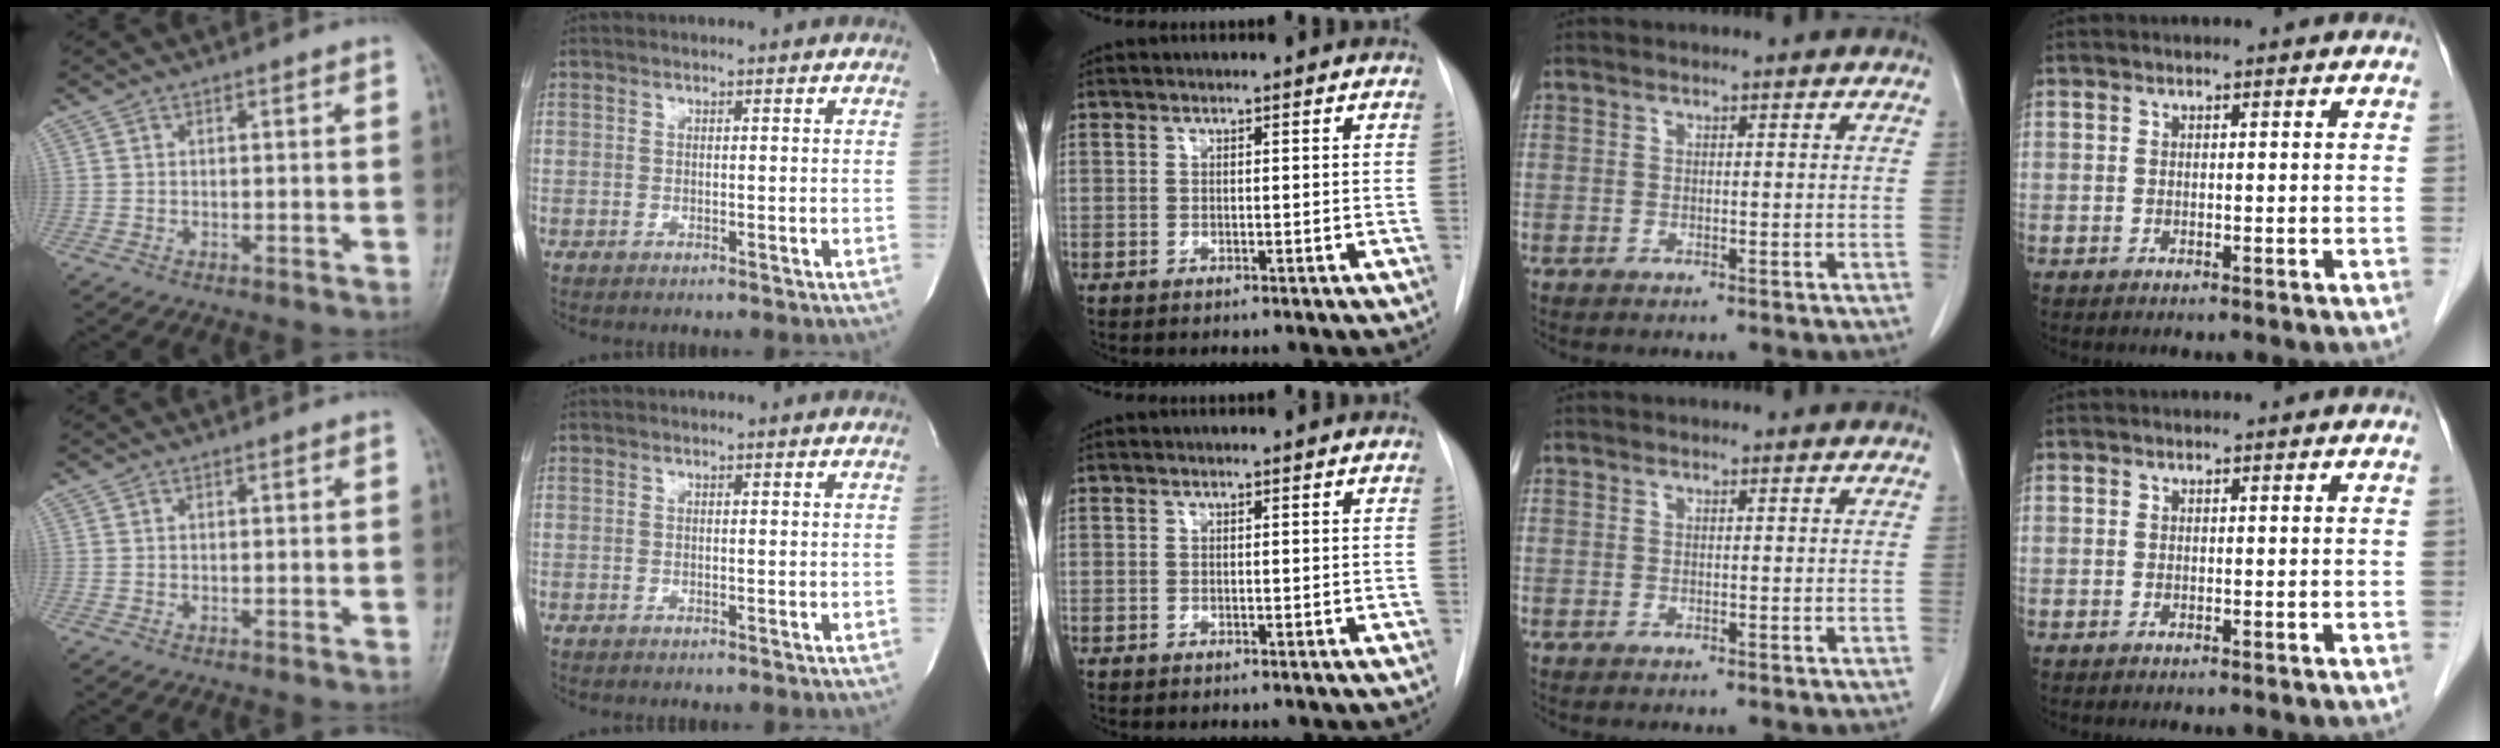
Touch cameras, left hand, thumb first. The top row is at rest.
{}